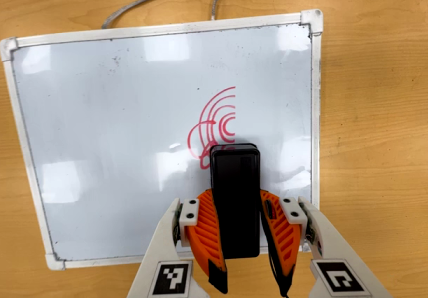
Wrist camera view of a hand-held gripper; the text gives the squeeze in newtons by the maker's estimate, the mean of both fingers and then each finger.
{"total": 6.9, "left": 5.8, "right": 7.9}